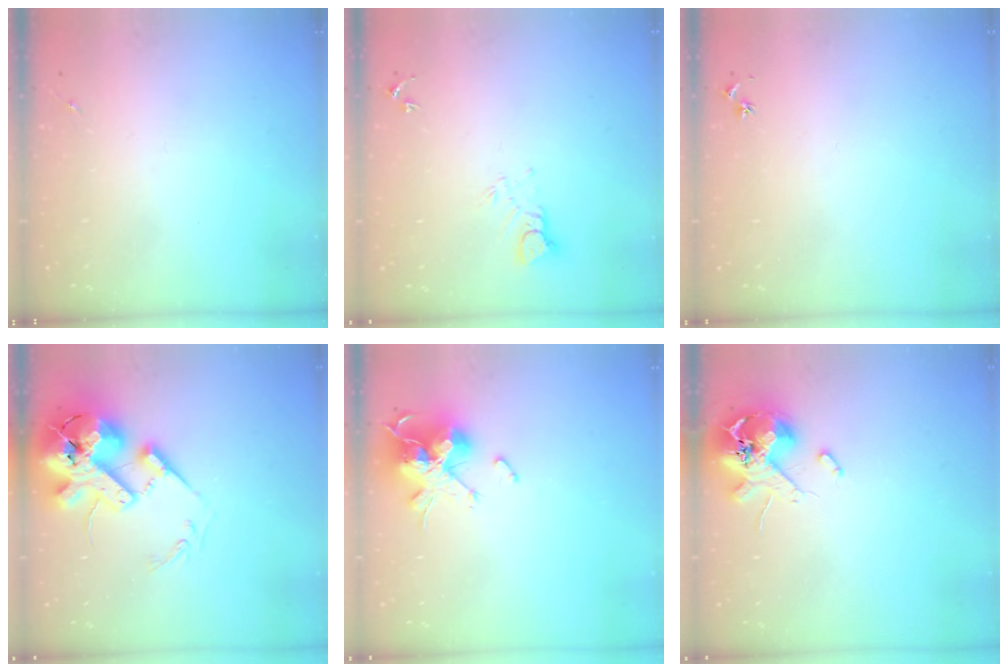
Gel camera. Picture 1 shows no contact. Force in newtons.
{"total": 4.7, "press": 4.7, "slide": 0.3}
{"total": 3.0, "press": 2.9, "slide": 0.3}
{"total": 23.0, "press": 22.7, "slide": 3.8}
{"total": 15.3, "press": 15.1, "slide": 2.4}
{"total": 13.9, "press": 13.8, "slide": 2.0}